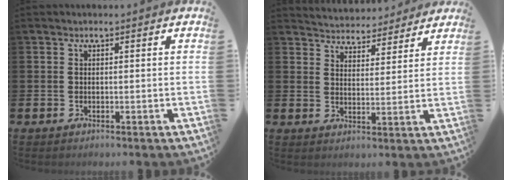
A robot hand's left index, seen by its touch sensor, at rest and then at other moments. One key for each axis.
{"total": 4.5, "fx": 4.4, "fy": 1.1, "fz": -0.4, "tx": -0.009, "ty": -0.037, "tz": 0.075}